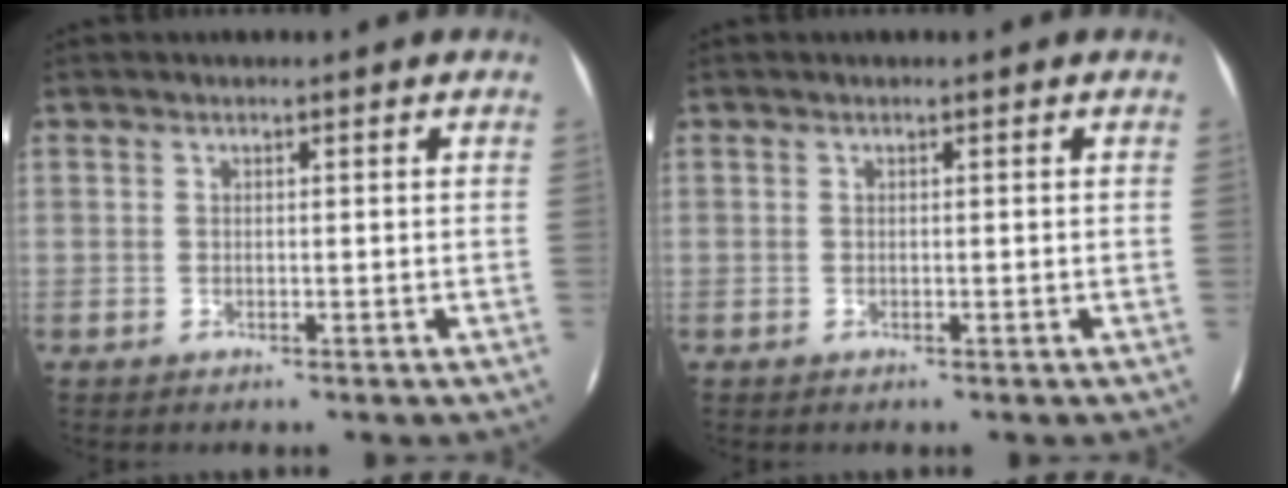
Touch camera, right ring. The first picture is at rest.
{"total": 0.0}